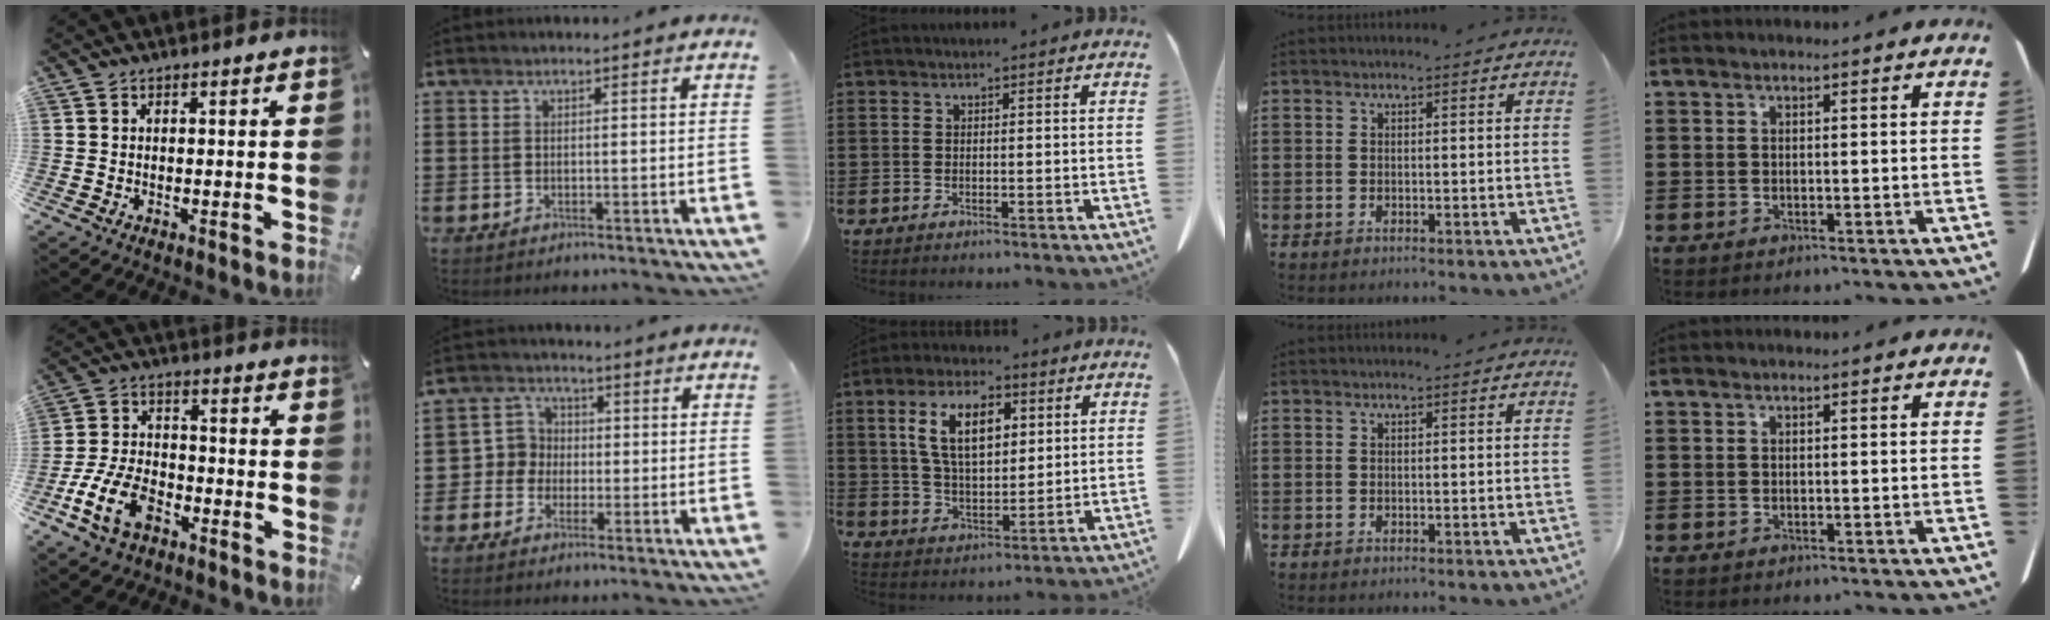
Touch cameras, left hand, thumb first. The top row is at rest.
{"thumb": {"total": 12.7, "force": [-6.5, 7.9, 7.6], "torque": [-0.166, 0.030, -0.120]}, "index": {"total": 4.3, "force": [-1.0, 4.2, 0.4], "torque": [-0.036, 0.009, -0.025]}, "middle": {"total": 9.8, "force": [4.2, 5.0, 7.3], "torque": [-0.152, 0.014, 0.075]}}